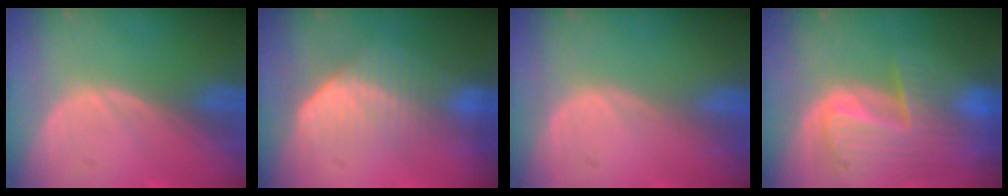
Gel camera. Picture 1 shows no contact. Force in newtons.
{"total": 7.4, "press": 6.2, "slide": 4.0}
{"total": 0.0}
{"total": 9.9, "press": 8.5, "slide": 5.1}